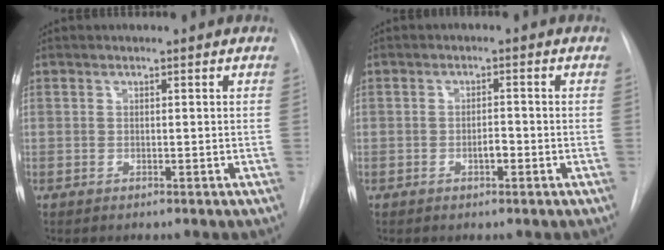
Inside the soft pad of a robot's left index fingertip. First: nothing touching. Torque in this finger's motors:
{"motor_torque": [0.14, 0.03, 0.03, 0.01]}